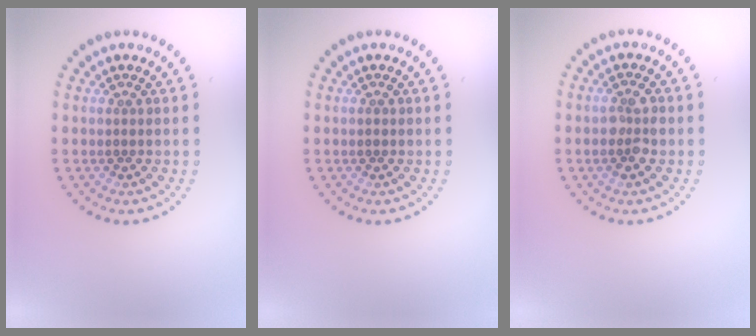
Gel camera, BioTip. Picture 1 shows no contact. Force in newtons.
{"total": 0.7, "press": 0.7, "slide": 0.0}
{"total": 2.5, "press": 2.5, "slide": 0.4}